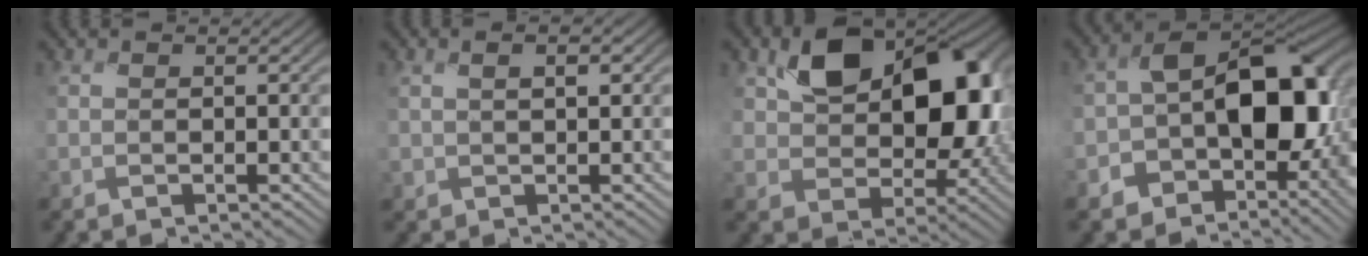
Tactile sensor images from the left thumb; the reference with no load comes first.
{"total": 2.4, "force": [0.6, 1.2, 2.0], "torque": [-0.037, 0.000, 0.012]}
{"total": 13.1, "force": [2.3, 8.9, 9.5], "torque": [-0.139, -0.010, 0.046]}
{"total": 15.0, "force": [-2.7, 10.1, 10.8], "torque": [-0.154, -0.014, -0.050]}